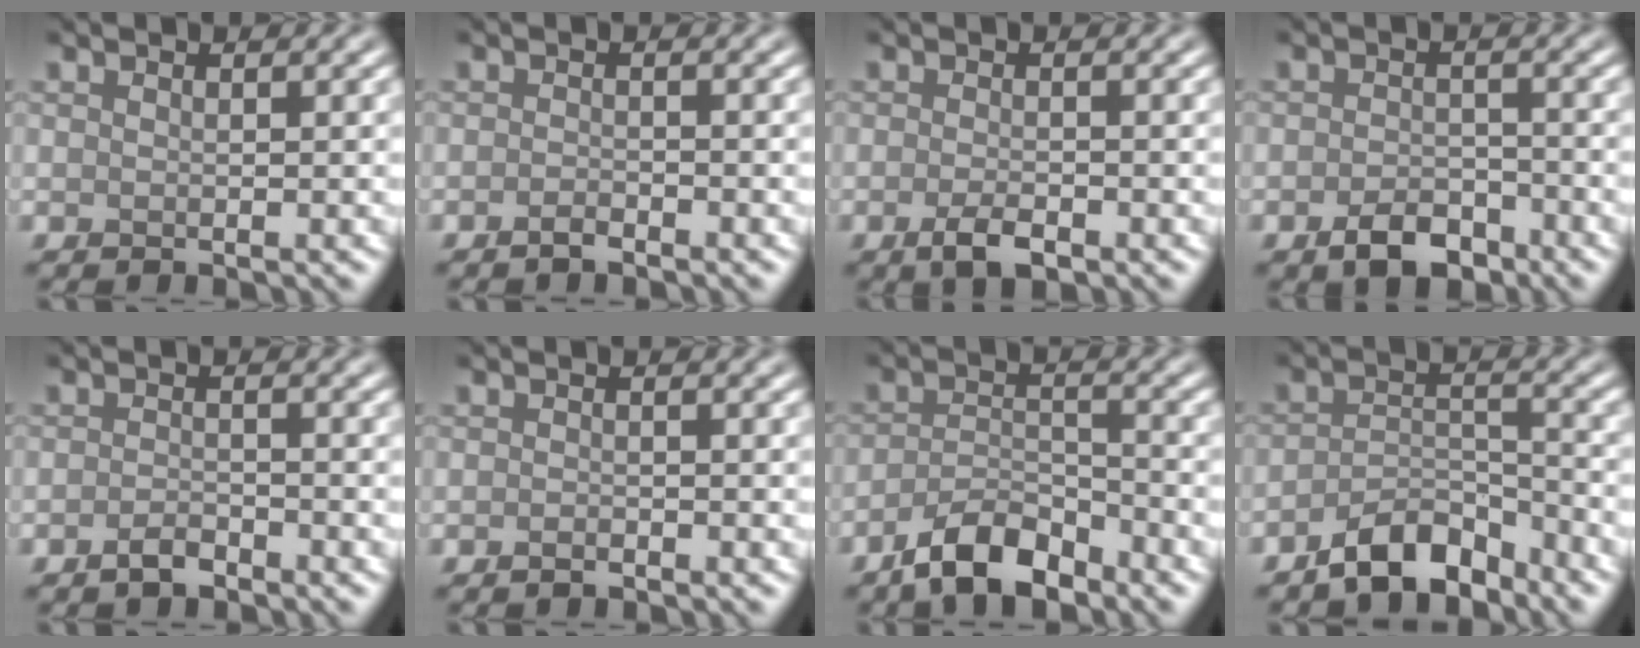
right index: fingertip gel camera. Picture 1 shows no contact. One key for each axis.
{"total": 1.0, "fx": -0.8, "fy": 0.2, "fz": 0.5, "tx": -0.009, "ty": 0.002, "tz": -0.015}
{"total": 2.3, "fx": -1.3, "fy": 0.8, "fz": 1.7, "tx": -0.033, "ty": -0.002, "tz": -0.024}
{"total": 3.4, "fx": -2.1, "fy": 1.9, "fz": 1.8, "tx": -0.026, "ty": 0.002, "tz": -0.041}
{"total": 1.5, "fx": -1.2, "fy": 0.5, "fz": 0.8, "tx": -0.016, "ty": 0.003, "tz": -0.023}
{"total": 0.7, "fx": -0.5, "fy": 0.2, "fz": 0.4, "tx": -0.005, "ty": 0.000, "tz": -0.009}
{"total": 5.1, "fx": -3.8, "fy": 1.9, "fz": 2.8, "tx": -0.047, "ty": -0.003, "tz": -0.073}
{"total": 4.7, "fx": -3.7, "fy": 1.9, "fz": 2.3, "tx": -0.034, "ty": 0.002, "tz": -0.071}